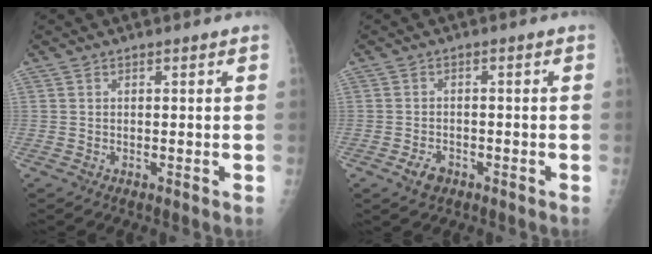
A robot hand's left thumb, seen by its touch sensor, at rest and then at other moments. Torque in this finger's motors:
{"motor_torque": [-0.28, -0.19, 0.35, 0.14, 0.01]}